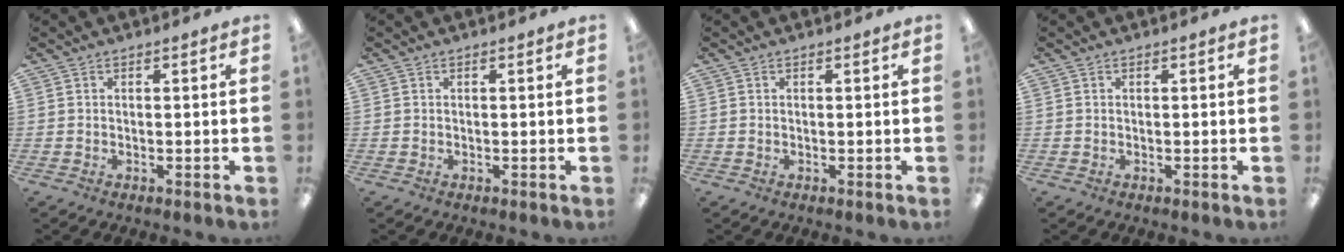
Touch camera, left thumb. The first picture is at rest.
{"total": 0.0}
{"total": 0.0}
{"total": 0.0}